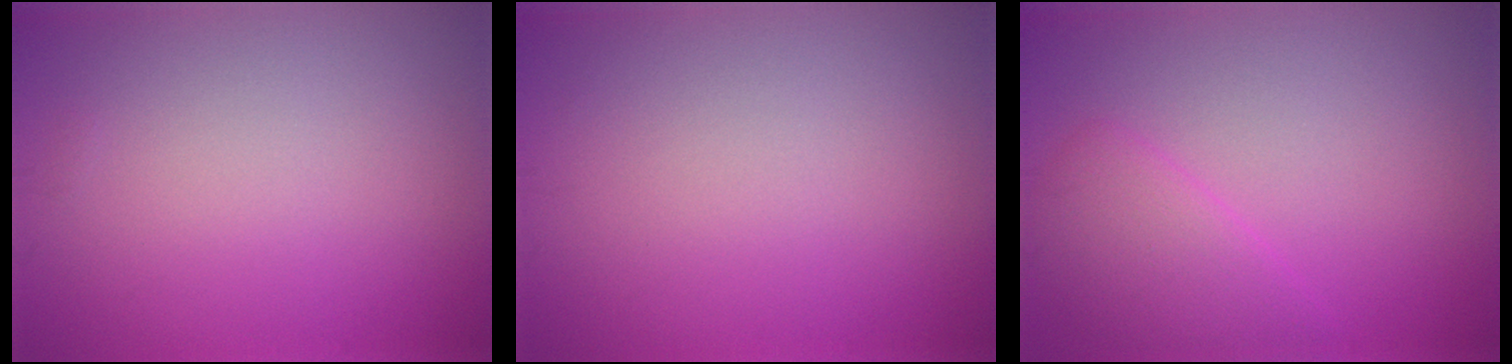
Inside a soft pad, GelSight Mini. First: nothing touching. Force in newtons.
{"total": 0.0}
{"total": 3.0, "press": 3.0, "slide": 0.1}